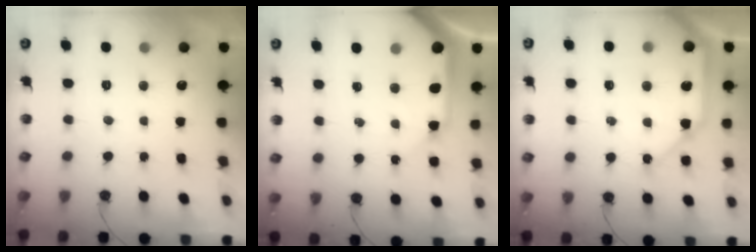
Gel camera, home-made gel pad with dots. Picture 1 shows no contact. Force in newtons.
{"total": 15.4, "press": 15.2, "slide": 2.2}
{"total": 12.3, "press": 12.2, "slide": 1.6}